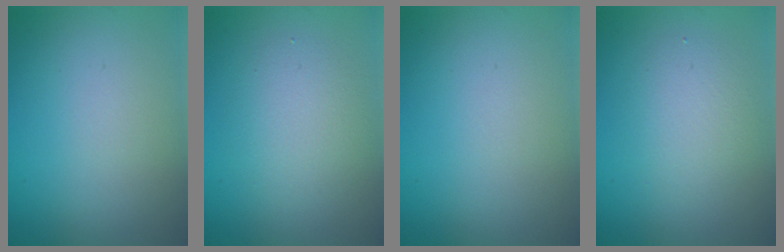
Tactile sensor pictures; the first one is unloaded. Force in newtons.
{"total": 3.0, "press": 3.0, "slide": 0.2}
{"total": 0.0}
{"total": 2.6, "press": 2.6, "slide": 0.1}